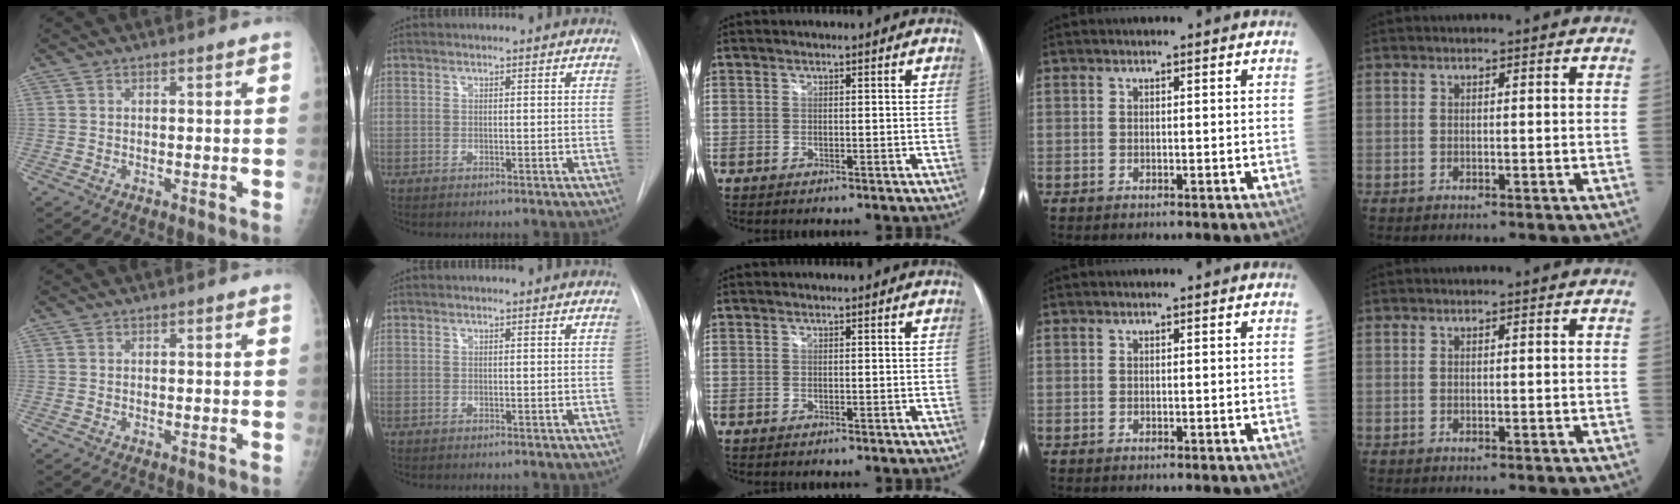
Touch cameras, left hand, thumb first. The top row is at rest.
{}